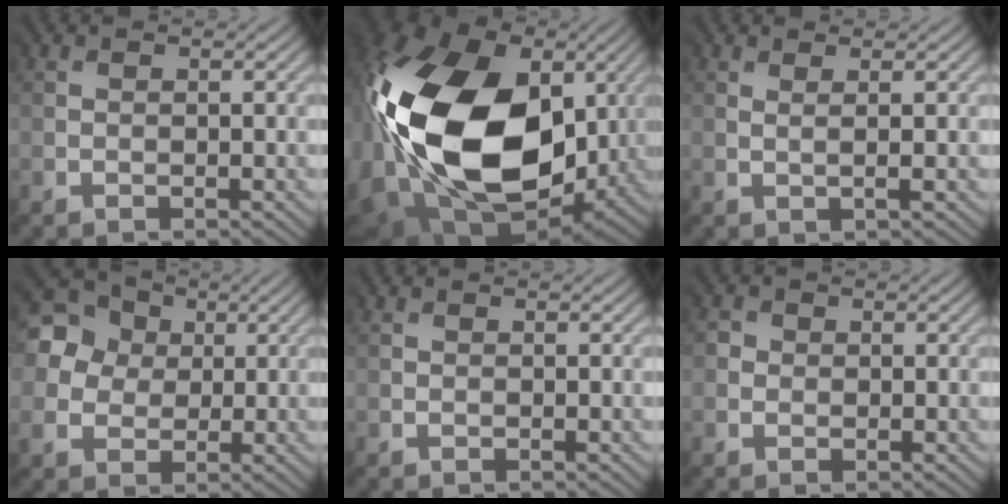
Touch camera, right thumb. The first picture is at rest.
{"total": 22.0, "force": [0.9, 15.4, 15.6], "torque": [-0.391, -0.035, 0.033]}
{"total": 0.8, "force": [0.3, 0.1, 0.8], "torque": [-0.015, 0.004, 0.002]}
{"total": 8.8, "force": [2.4, 7.8, 3.2], "torque": [-0.108, 0.033, 0.031]}
{"total": 0.0}
{"total": 1.0, "force": [-0.1, 1.0, -0.1], "torque": [0.005, 0.000, -0.006]}